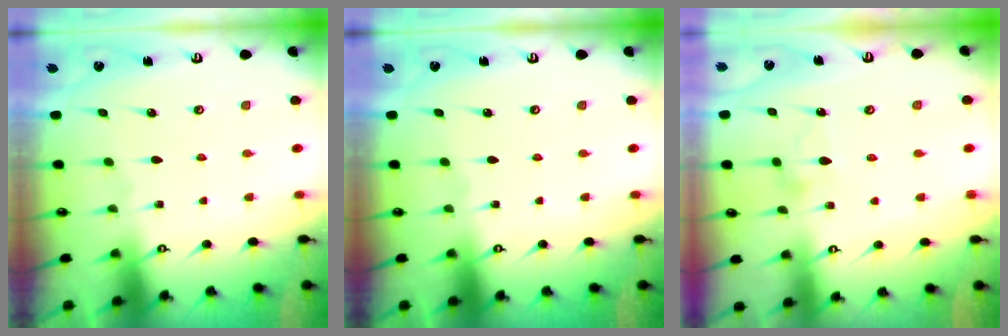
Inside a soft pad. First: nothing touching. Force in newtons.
{"total": 0.0}
{"total": 7.0, "press": 7.0, "slide": 0.4}